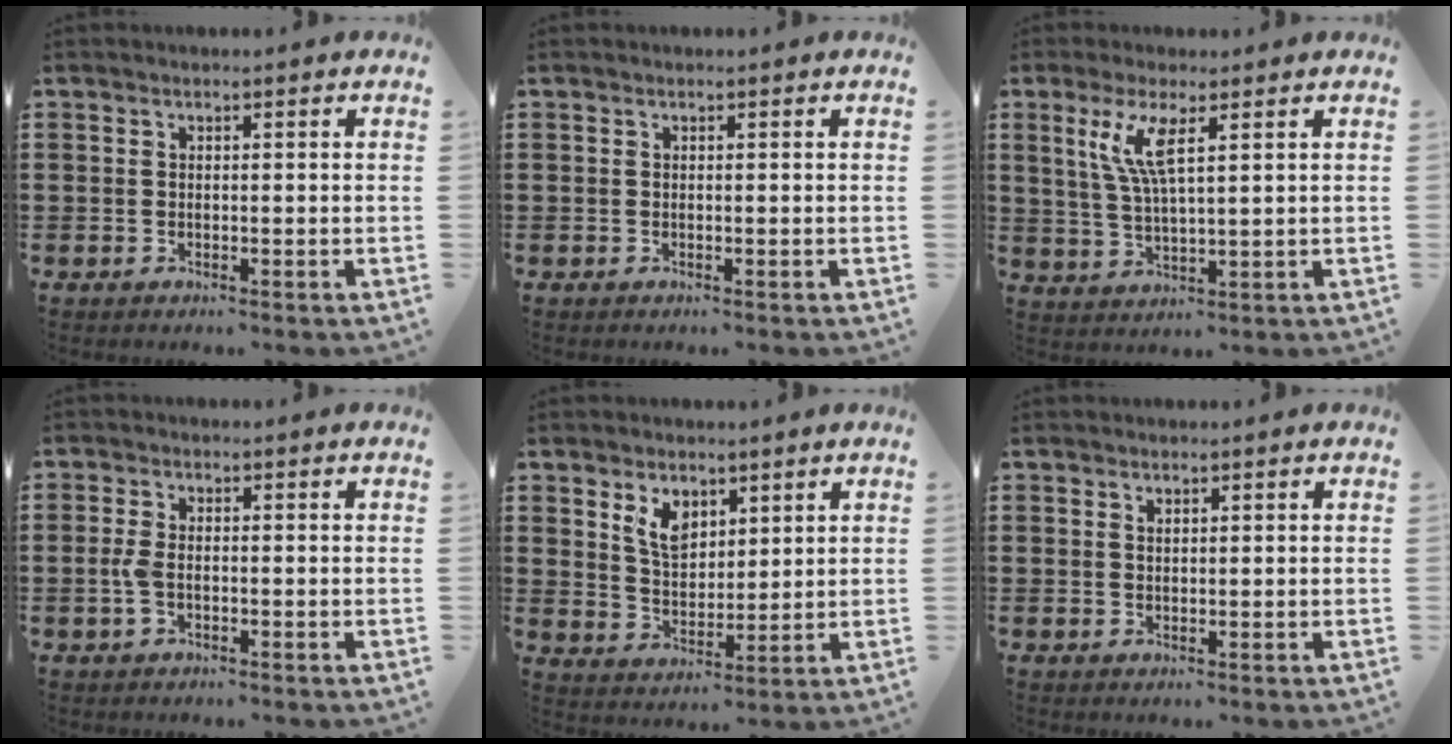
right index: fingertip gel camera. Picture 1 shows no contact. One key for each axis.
{"total": 0.0}
{"total": 6.2, "fx": 2.6, "fy": 1.3, "fz": 5.5, "tx": -0.118, "ty": 0.002, "tz": 0.042}
{"total": 2.8, "fx": -0.5, "fy": 1.4, "fz": 2.4, "tx": -0.061, "ty": -0.004, "tz": -0.014}
{"total": 5.5, "fx": 3.2, "fy": 3.3, "fz": 3.0, "tx": -0.072, "ty": 0.007, "tz": 0.059}
{"total": 0.9, "fx": 0.7, "fy": 0.4, "fz": 0.2, "tx": -0.007, "ty": 0.002, "tz": 0.013}